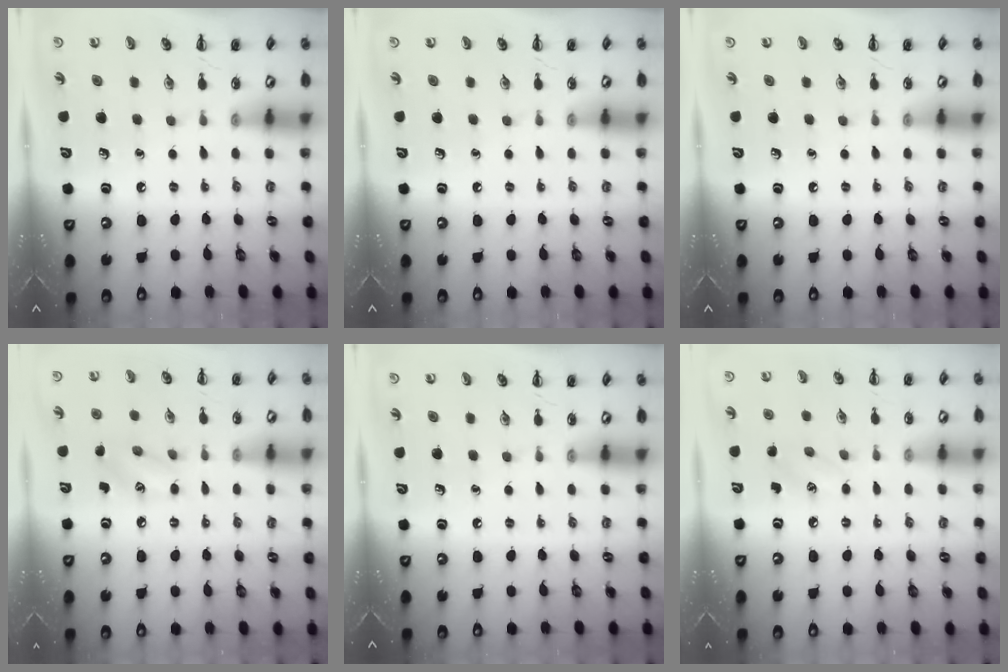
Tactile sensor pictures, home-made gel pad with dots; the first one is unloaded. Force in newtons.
{"total": 0.0}
{"total": 0.0}
{"total": 7.7, "press": 7.6, "slide": 0.7}
{"total": 0.0}
{"total": 7.0, "press": 6.7, "slide": 1.7}